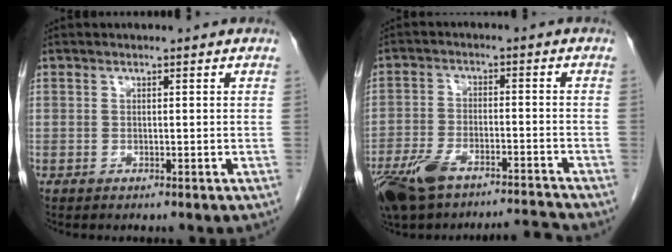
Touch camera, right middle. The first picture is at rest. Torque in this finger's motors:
{"motor_torque": [0.88, -0.85, 0.08, 0.06]}